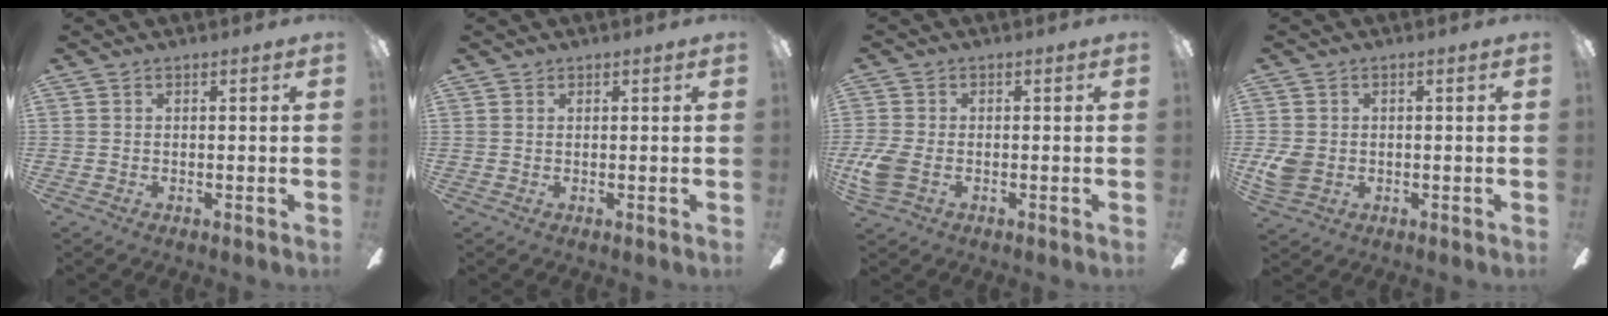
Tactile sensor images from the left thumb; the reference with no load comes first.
{"total": 0.6, "force": [0.6, 0.2, 0.0], "torque": [0.000, 0.000, 0.011]}
{"total": 5.6, "force": [-1.3, 3.5, 4.2], "torque": [-0.100, 0.000, -0.028]}
{"total": 5.0, "force": [-0.5, 4.1, 2.8], "torque": [-0.061, 0.000, -0.009]}